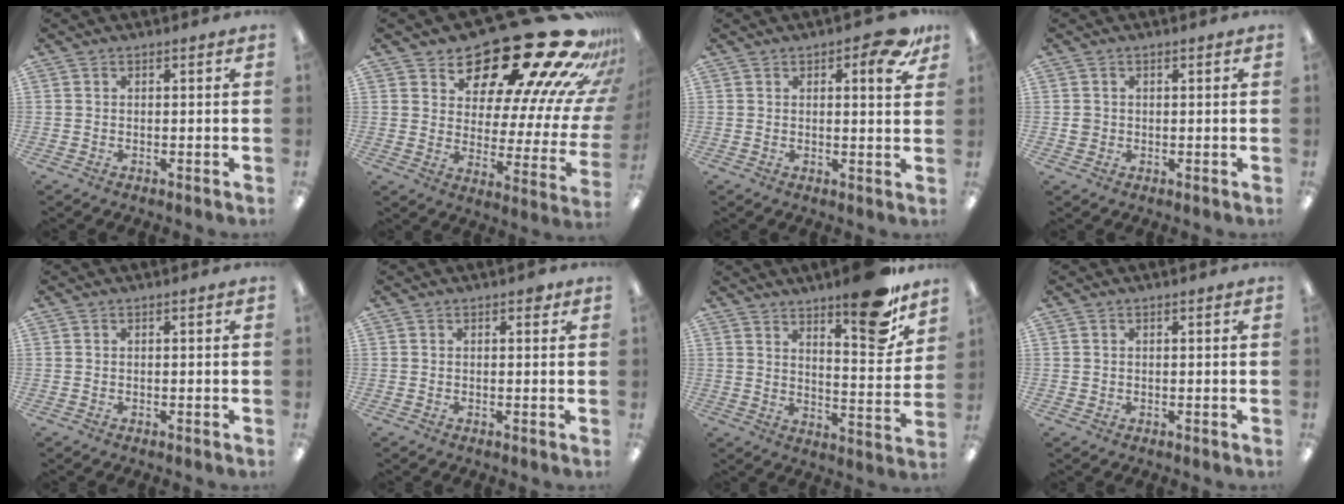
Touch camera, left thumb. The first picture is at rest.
{"total": 28.7, "force": [20.6, 9.8, 17.4], "torque": [-0.211, -0.169, 0.350]}
{"total": 7.1, "force": [4.0, 2.7, 5.1], "torque": [-0.061, -0.015, 0.061]}
{"total": 1.8, "force": [0.0, 1.8, 0.5], "torque": [-0.011, 0.004, -0.001]}
{"total": 0.0}
{"total": 1.5, "force": [0.8, 0.8, 1.0], "torque": [-0.005, -0.003, 0.011]}
{"total": 14.9, "force": [11.1, 4.2, 9.0], "torque": [-0.101, -0.086, 0.178]}
{"total": 0.6, "force": [0.3, 0.5, 0.0], "torque": [0.000, 0.004, 0.004]}